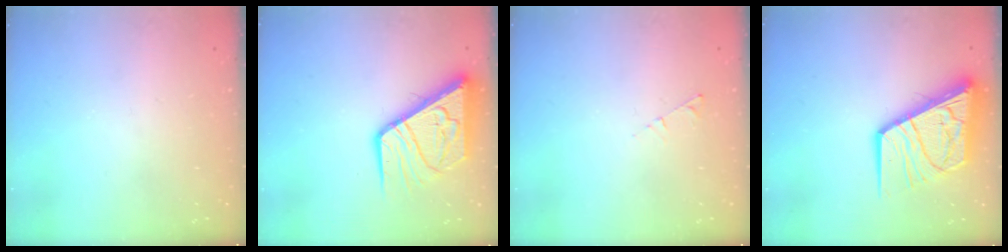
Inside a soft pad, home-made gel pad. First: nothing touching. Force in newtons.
{"total": 12.7, "press": 12.6, "slide": 1.7}
{"total": 2.9, "press": 2.9, "slide": 0.4}
{"total": 16.3, "press": 16.2, "slide": 1.3}